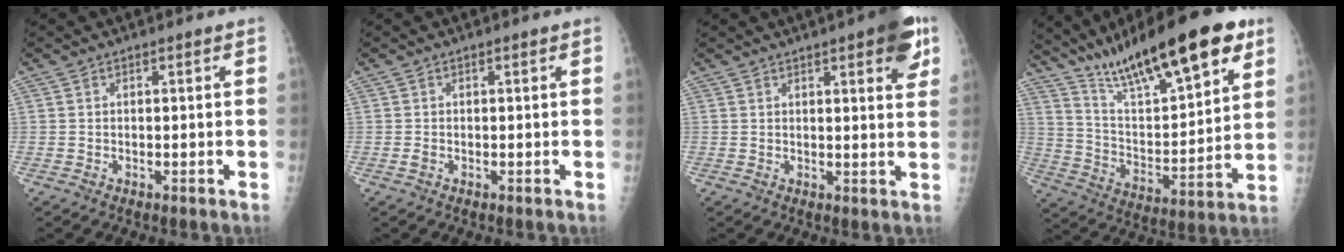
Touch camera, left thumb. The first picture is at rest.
{"total": 0.7, "force": [-0.1, 0.5, 0.5], "torque": [-0.011, -0.002, -0.002]}
{"total": 8.8, "force": [4.6, 2.4, 7.2], "torque": [-0.069, -0.014, 0.051]}
{"total": 25.2, "force": [16.3, 6.4, 18.1], "torque": [-0.271, -0.046, 0.277]}